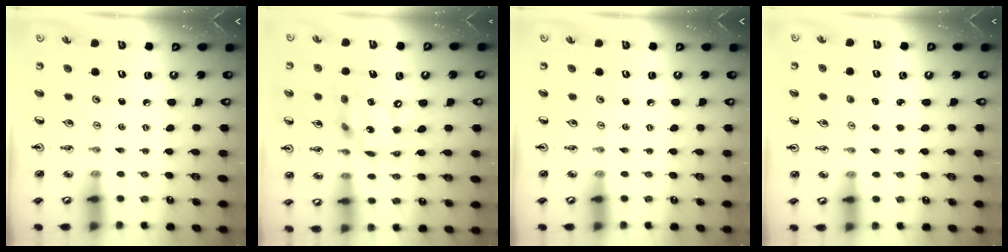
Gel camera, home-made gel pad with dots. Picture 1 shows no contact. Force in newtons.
{"total": 14.4, "press": 14.4, "slide": 1.0}
{"total": 0.0}
{"total": 2.9, "press": 2.9, "slide": 0.4}